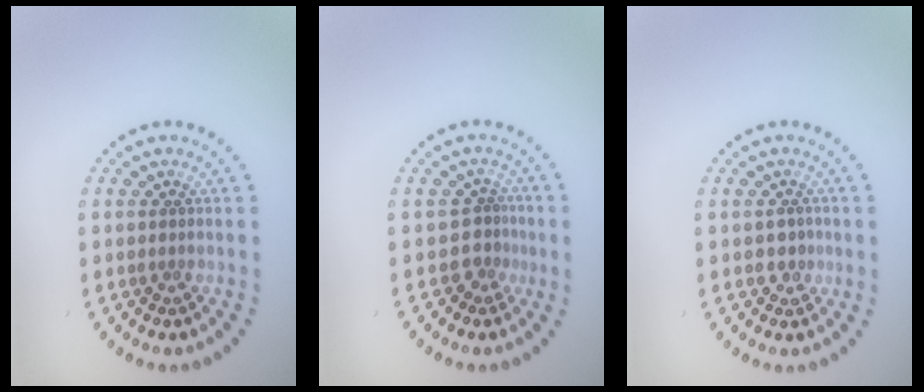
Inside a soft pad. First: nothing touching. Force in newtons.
{"total": 2.0, "press": 1.3, "slide": 1.5}
{"total": 1.2, "press": 1.2, "slide": 0.4}